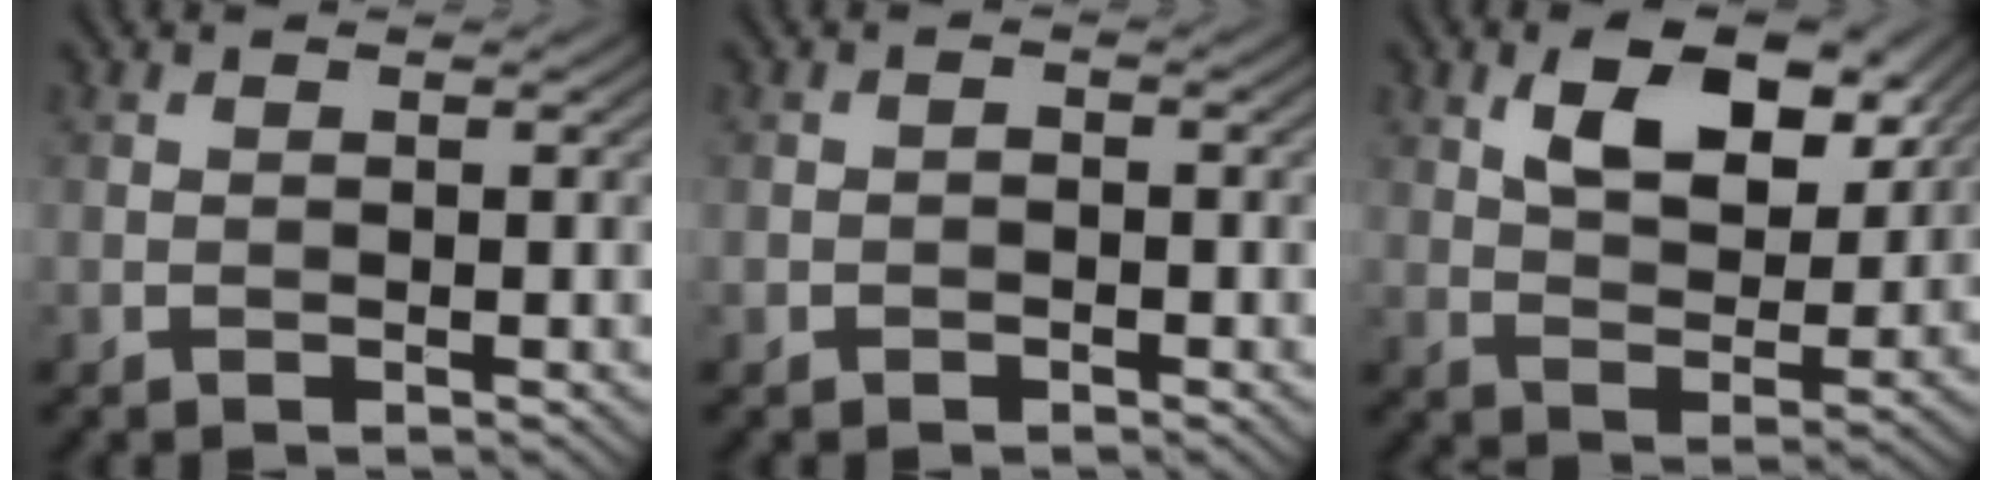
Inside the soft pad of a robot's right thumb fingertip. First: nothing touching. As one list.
[{"total": 1.1, "force": [-0.7, 0.8, 0.3], "torque": [-0.004, 0.000, -0.015]}, {"total": 9.5, "force": [4.6, 4.9, 6.8], "torque": [-0.122, -0.004, 0.083]}]